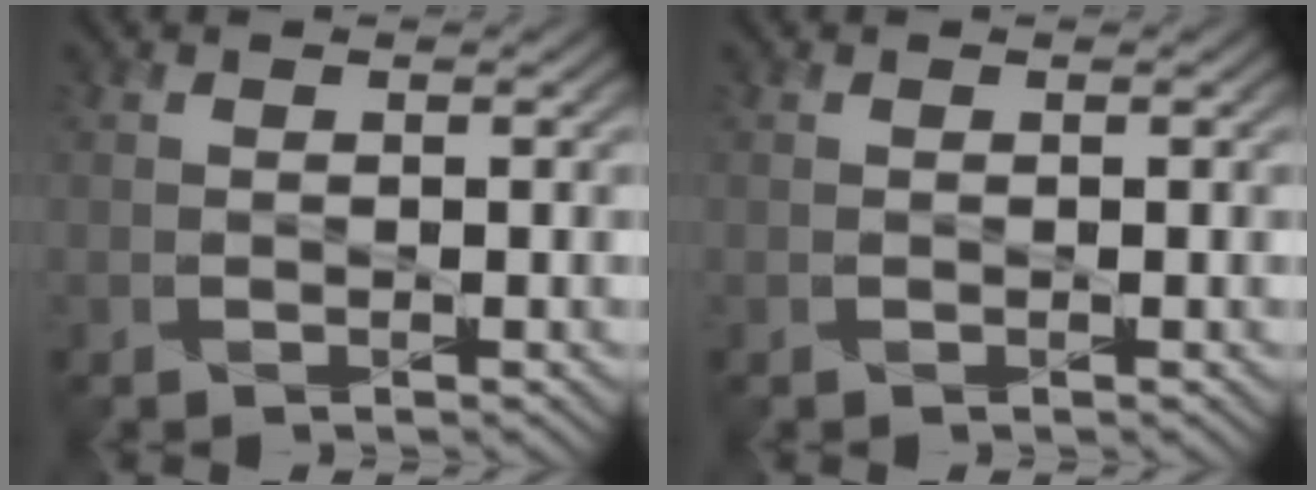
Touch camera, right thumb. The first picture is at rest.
{"total": 0.0}